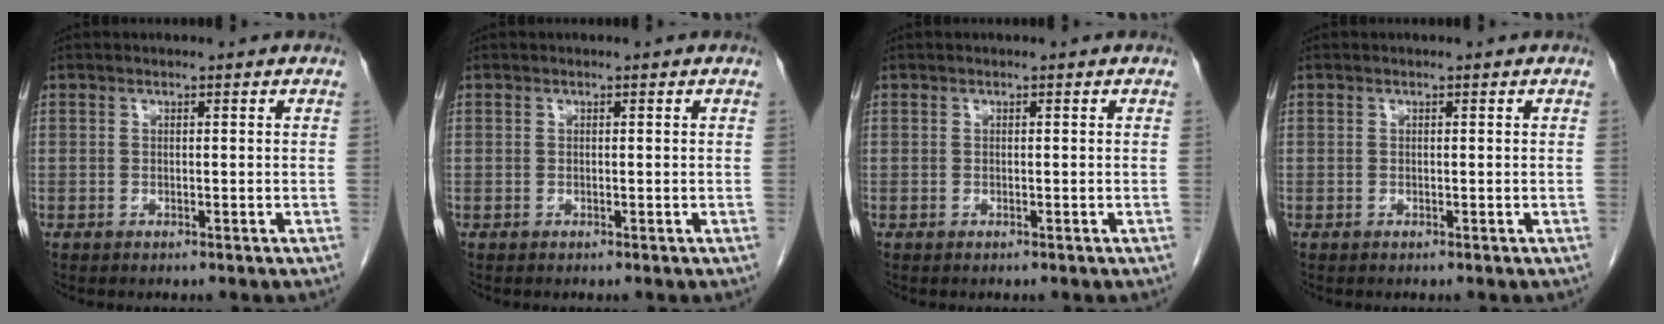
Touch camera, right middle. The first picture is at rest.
{"total": 0.0}
{"total": 0.0}
{"total": 0.0}